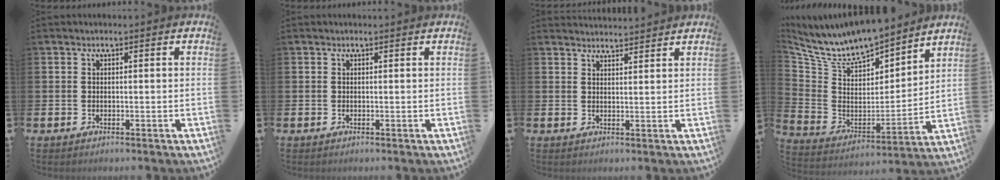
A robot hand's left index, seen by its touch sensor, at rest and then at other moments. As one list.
[{"total": 0.0}, {"total": 2.7, "force": [2.7, 0.0, -0.1], "torque": [0.002, -0.017, 0.049]}, {"total": 9.8, "force": [9.1, 2.6, 2.5], "torque": [-0.095, -0.071, 0.158]}]